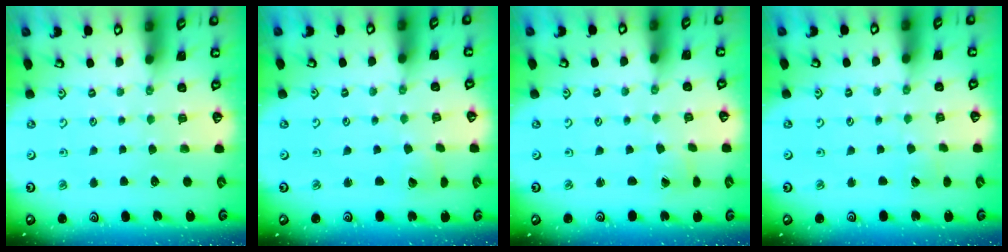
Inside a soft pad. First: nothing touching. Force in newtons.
{"total": 2.9, "press": 2.9, "slide": 0.1}
{"total": 0.0}
{"total": 2.7, "press": 2.6, "slide": 0.3}